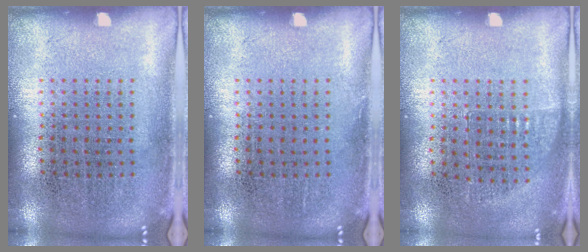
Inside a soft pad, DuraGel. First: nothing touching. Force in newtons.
{"total": 0.0}
{"total": 0.7, "press": 0.6, "slide": 0.3}